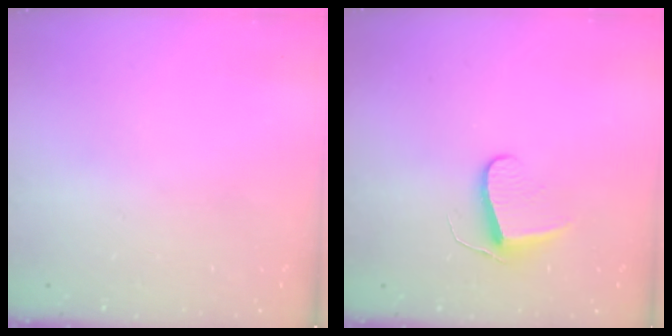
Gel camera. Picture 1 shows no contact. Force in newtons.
{"total": 7.0, "press": 7.0, "slide": 0.6}